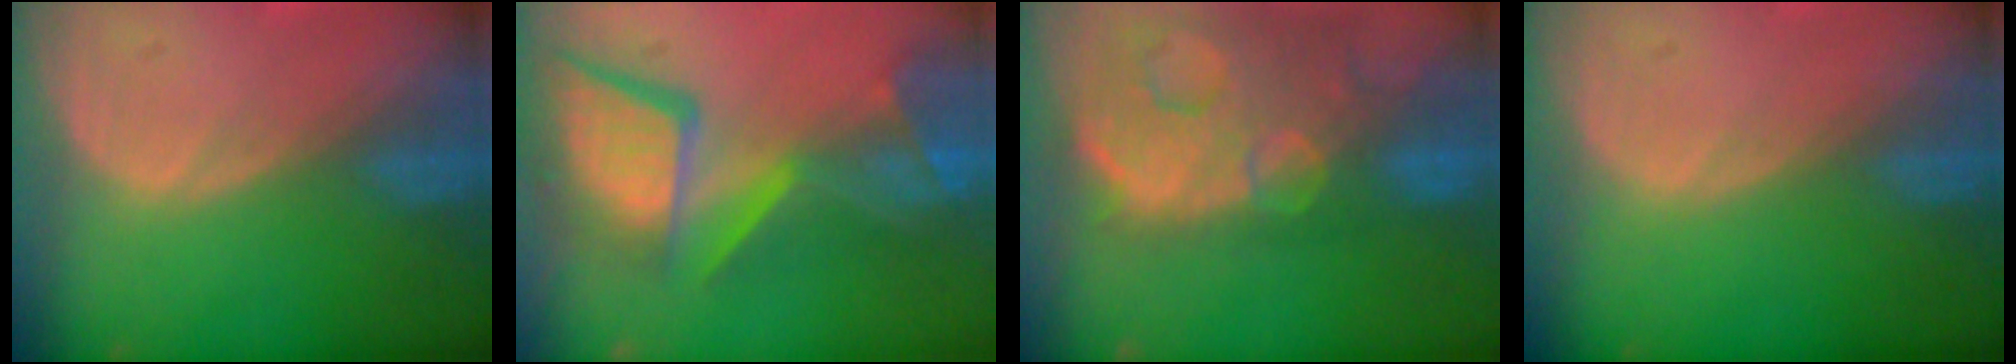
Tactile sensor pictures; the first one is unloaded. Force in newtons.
{"total": 13.8, "press": 11.3, "slide": 8.0}
{"total": 14.2, "press": 11.5, "slide": 8.3}
{"total": 0.0}